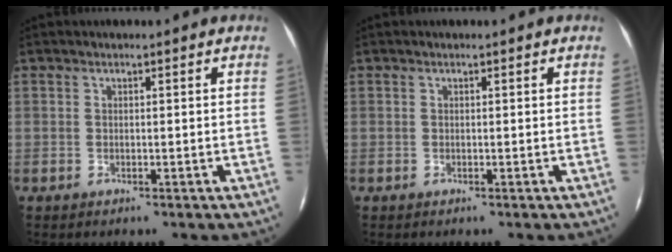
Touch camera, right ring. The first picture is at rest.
{"total": 0.0}